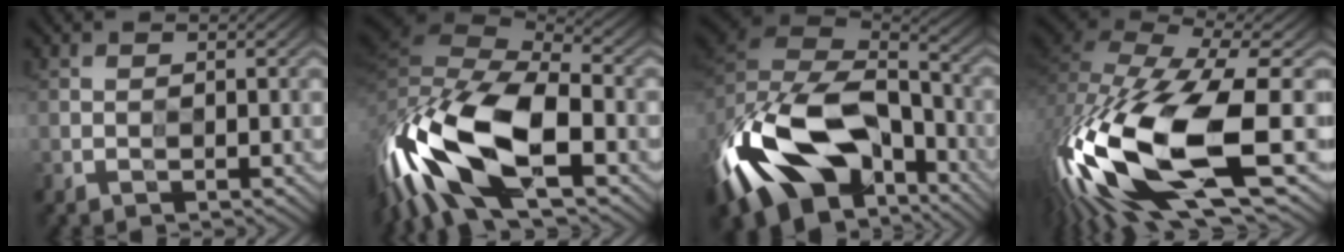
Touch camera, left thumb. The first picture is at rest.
{"total": 17.3, "force": [-6.8, 8.2, 13.6], "torque": [-0.326, -0.023, -0.122]}
{"total": 18.3, "force": [-9.1, 11.2, 11.2], "torque": [-0.279, -0.037, -0.137]}
{"total": 18.4, "force": [-7.8, 7.4, 14.9], "torque": [-0.341, -0.052, -0.121]}